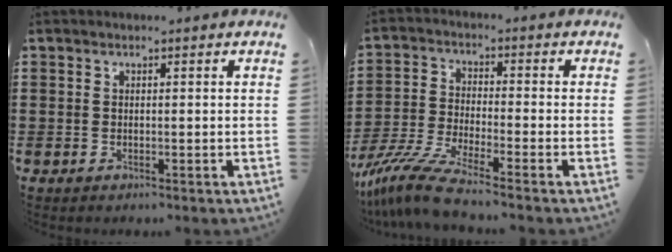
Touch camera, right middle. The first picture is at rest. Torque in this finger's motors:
{"motor_torque": [1.47, -0.67, 0.52, 0.17]}